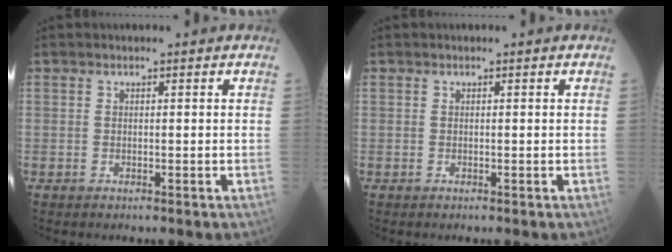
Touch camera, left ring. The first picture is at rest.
{"total": 0.0}